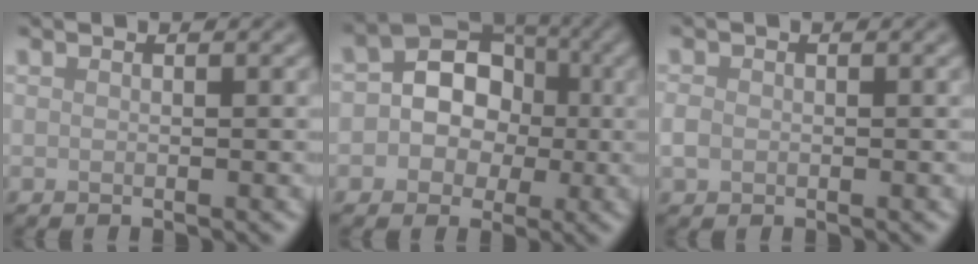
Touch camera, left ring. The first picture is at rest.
{"total": 6.6, "force": [0.0, 5.5, 3.7], "torque": [-0.029, 0.017, -0.012]}
{"total": 1.2, "force": [-0.3, 1.1, 0.6], "torque": [-0.012, -0.002, -0.009]}